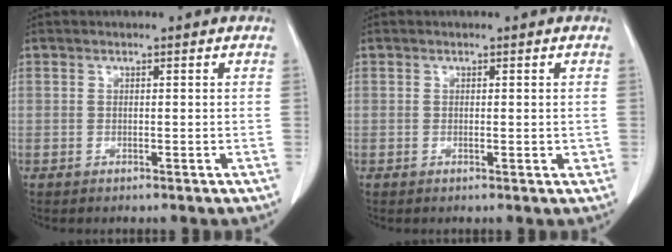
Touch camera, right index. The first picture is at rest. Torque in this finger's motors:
{"motor_torque": [-0.15, 0.18, 0.07, -0.01]}